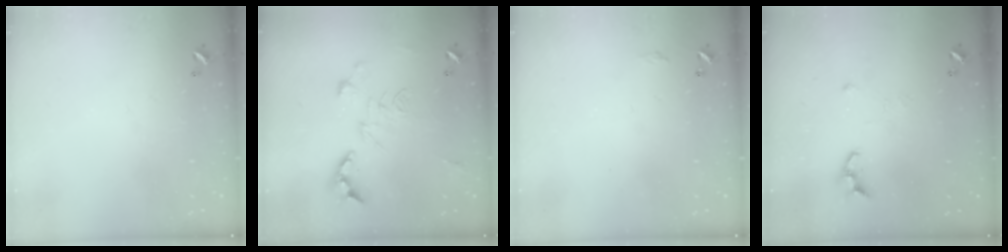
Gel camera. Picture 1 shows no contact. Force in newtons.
{"total": 2.6, "press": 2.1, "slide": 1.5}
{"total": 2.8, "press": 2.8, "slide": 0.4}
{"total": 6.7, "press": 6.7, "slide": 0.5}